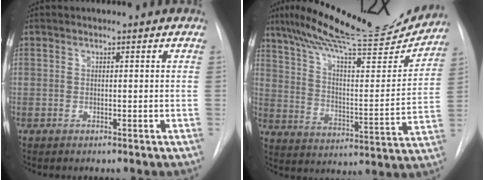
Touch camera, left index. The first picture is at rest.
{"total": 23.3, "force": [20.7, 2.6, 10.3], "torque": [-0.173, -0.027, 0.298]}